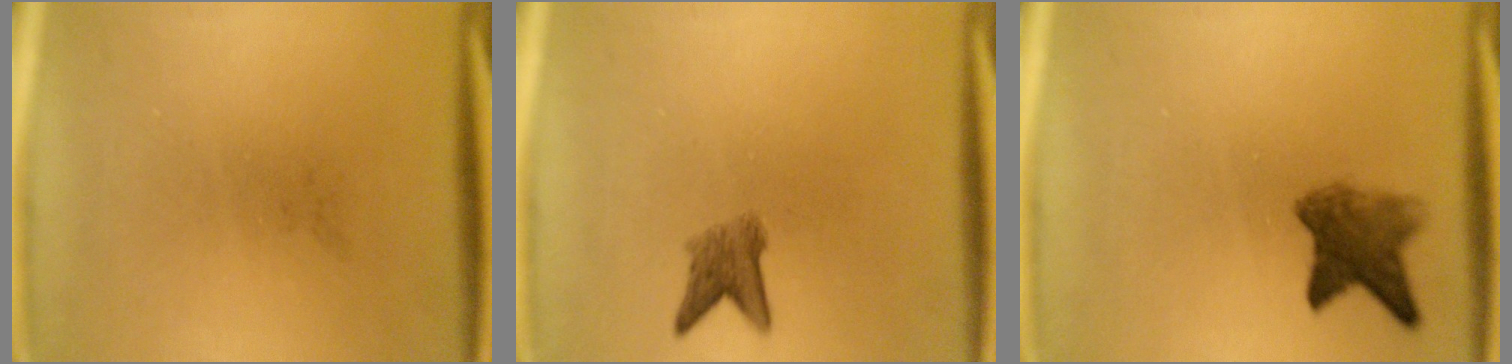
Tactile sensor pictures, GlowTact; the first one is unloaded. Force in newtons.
{"total": 3.0}
{"total": 5.2}